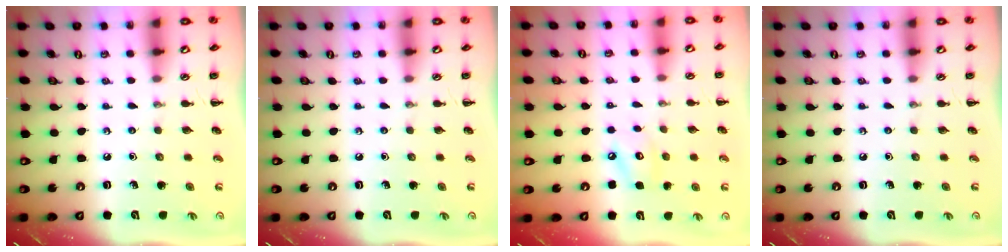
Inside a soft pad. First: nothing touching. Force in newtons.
{"total": 0.0}
{"total": 5.7, "press": 5.6, "slide": 0.8}
{"total": 0.0}